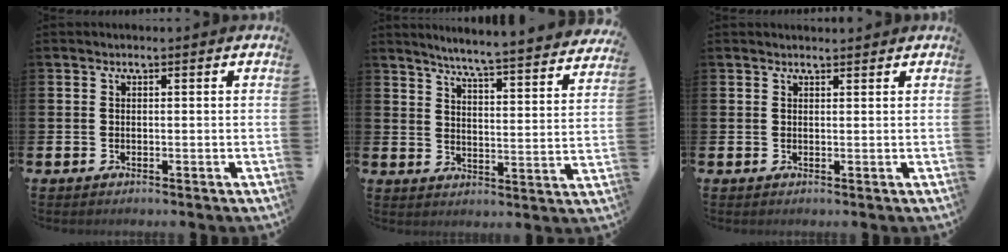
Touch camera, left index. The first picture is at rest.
{"total": 5.8, "force": [5.6, -0.6, 1.7], "torque": [-0.047, -0.052, 0.090]}
{"total": 1.0, "force": [0.9, 0.1, 0.3], "torque": [0.005, -0.003, 0.014]}